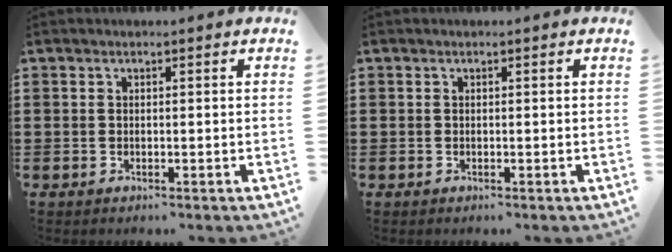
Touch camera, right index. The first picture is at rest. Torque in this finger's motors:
{"motor_torque": [-0.06, 0.34, 0.00, -0.01]}